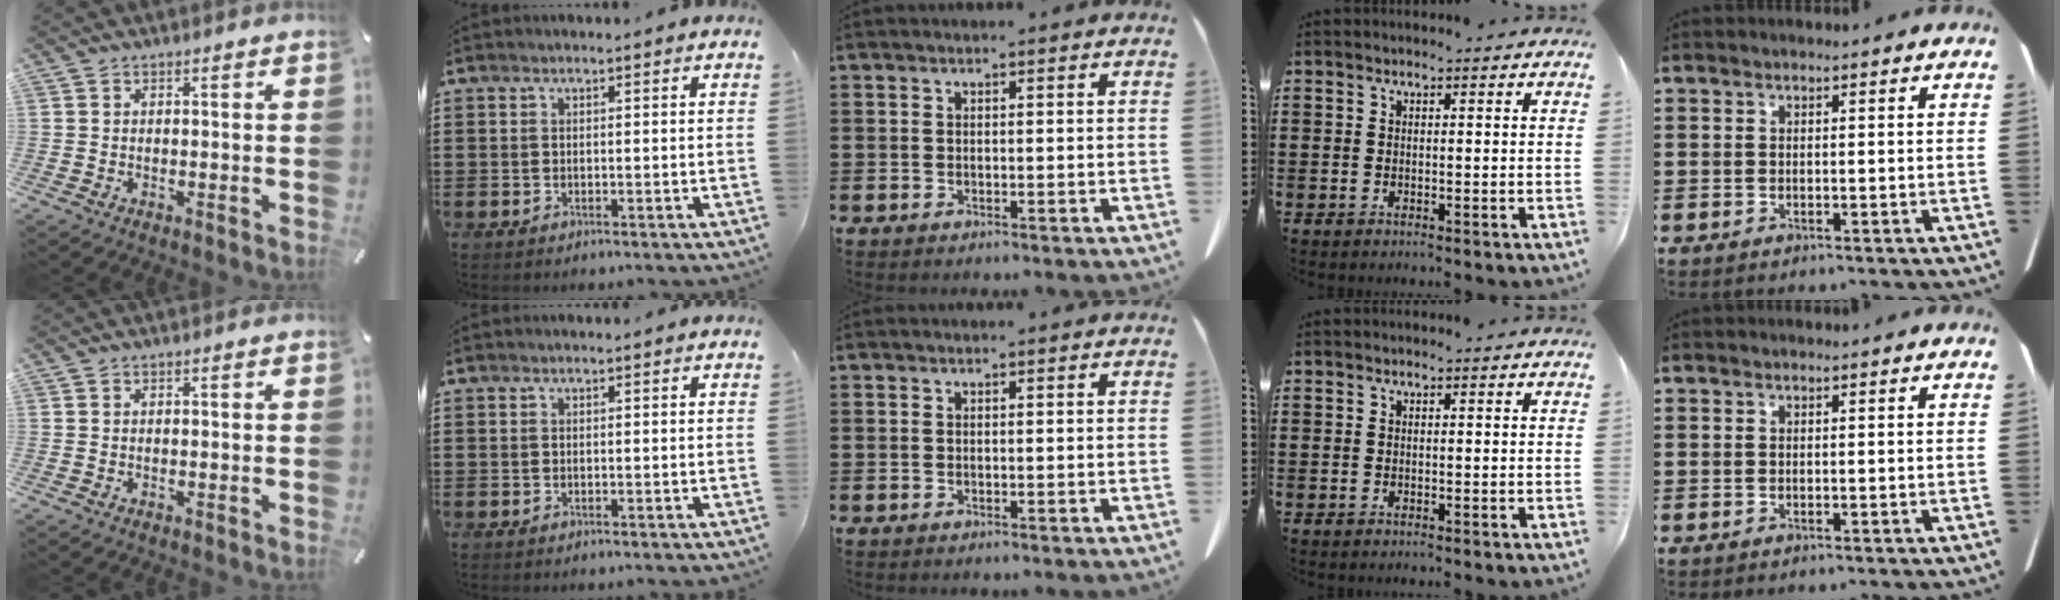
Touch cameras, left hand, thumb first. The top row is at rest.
{}